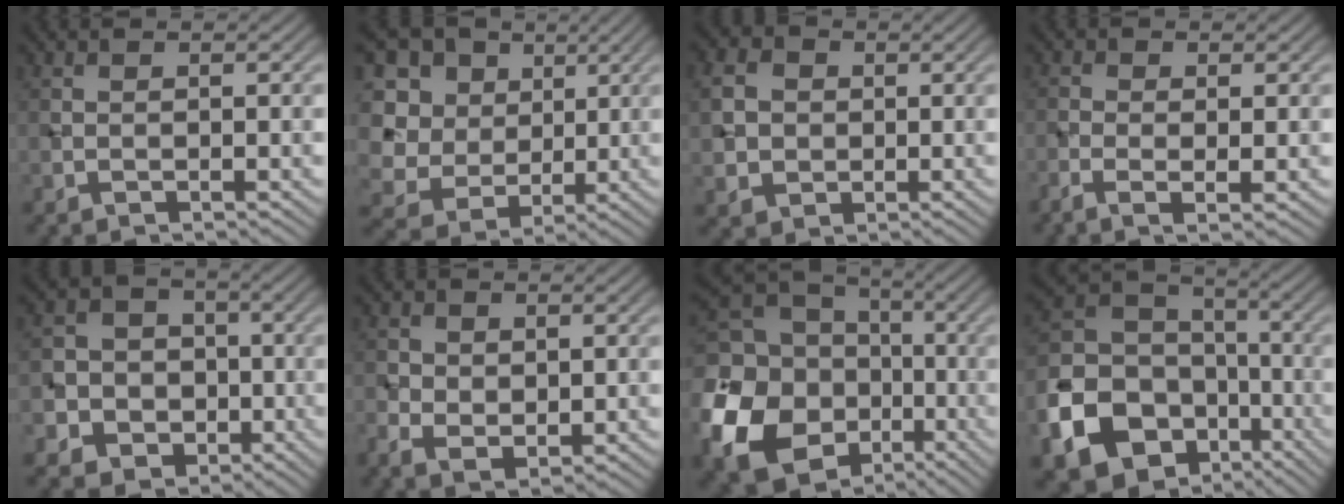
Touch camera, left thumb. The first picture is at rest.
{"total": 13.0, "force": [3.8, 10.7, 6.3], "torque": [-0.225, 0.031, 0.077]}
{"total": 5.1, "force": [0.4, 4.4, 2.5], "torque": [-0.085, 0.002, 0.010]}
{"total": 2.8, "force": [-0.9, 0.7, 2.6], "torque": [-0.057, -0.006, -0.019]}
{"total": 8.2, "force": [-2.7, 7.4, 2.4], "torque": [-0.063, 0.000, -0.076]}
{"total": 4.5, "force": [-0.7, 3.5, 2.9], "torque": [-0.054, -0.009, -0.003]}
{"total": 21.2, "force": [-6.3, 17.3, 10.5], "torque": [-0.282, -0.039, -0.126]}
{"total": 19.2, "force": [-8.8, 14.8, 8.6], "torque": [-0.235, -0.061, -0.159]}